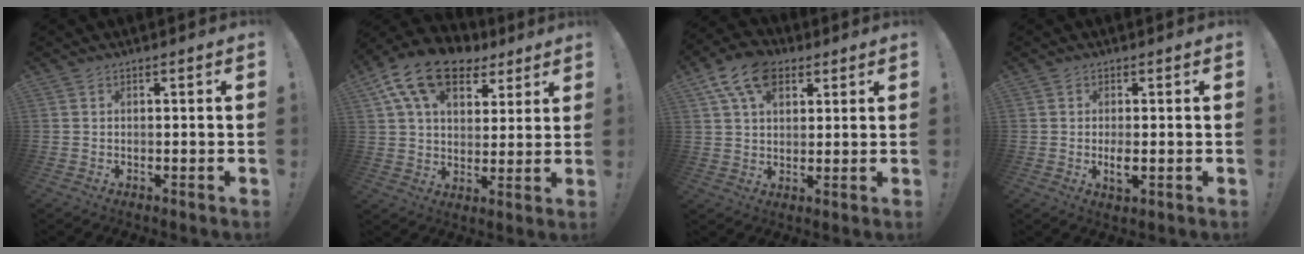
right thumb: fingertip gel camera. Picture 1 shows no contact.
{"total": 16.1, "force": [8.8, 9.7, 9.3], "torque": [-0.160, -0.043, 0.161]}
{"total": 12.1, "force": [6.0, 7.6, 7.2], "torque": [-0.110, -0.015, 0.110]}
{"total": 2.9, "force": [-0.4, 1.3, 2.6], "torque": [-0.046, -0.003, -0.008]}